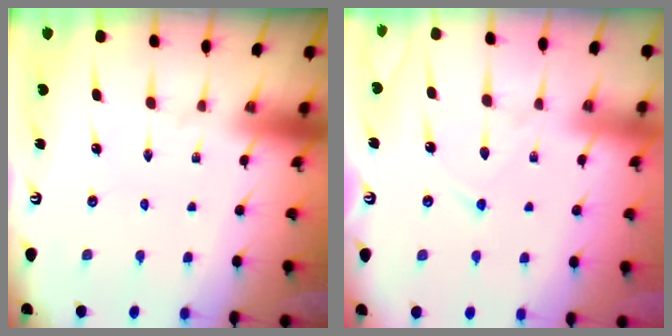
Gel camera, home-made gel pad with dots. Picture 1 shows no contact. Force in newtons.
{"total": 7.0, "press": 7.0, "slide": 0.7}